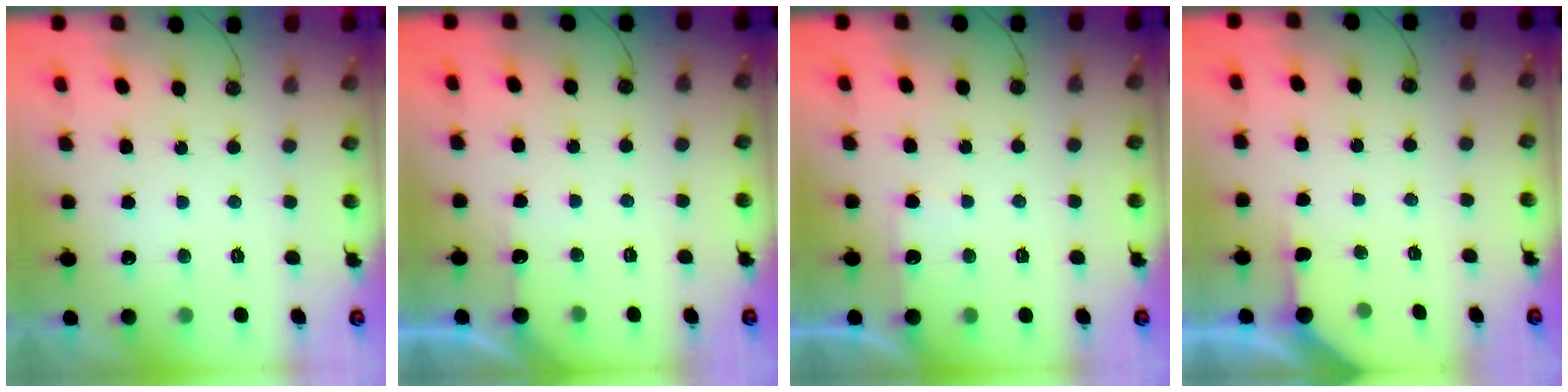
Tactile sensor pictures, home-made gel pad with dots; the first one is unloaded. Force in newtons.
{"total": 2.9, "press": 2.8, "slide": 0.4}
{"total": 3.8, "press": 3.8, "slide": 0.3}
{"total": 2.4, "press": 2.4, "slide": 0.3}